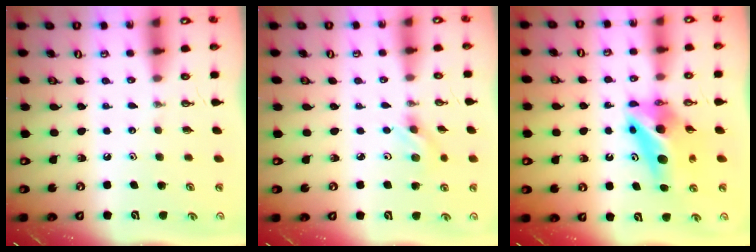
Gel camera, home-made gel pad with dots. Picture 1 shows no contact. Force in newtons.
{"total": 2.6, "press": 2.3, "slide": 1.1}
{"total": 11.6, "press": 11.5, "slide": 1.2}